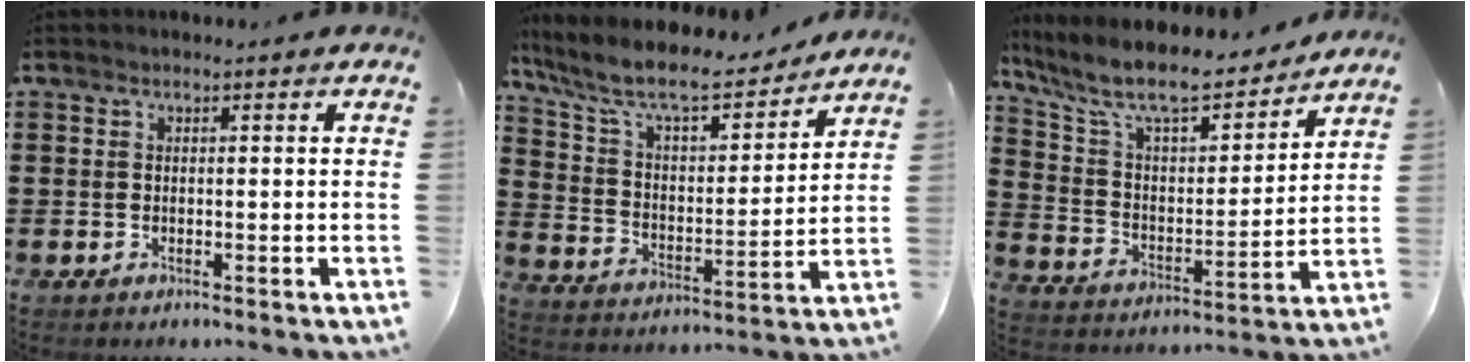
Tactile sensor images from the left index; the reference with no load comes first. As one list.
[{"total": 9.3, "force": [8.1, 1.5, 4.3], "torque": [-0.118, -0.051, 0.136]}, {"total": 9.9, "force": [8.5, 1.9, 4.6], "torque": [-0.128, -0.053, 0.145]}]